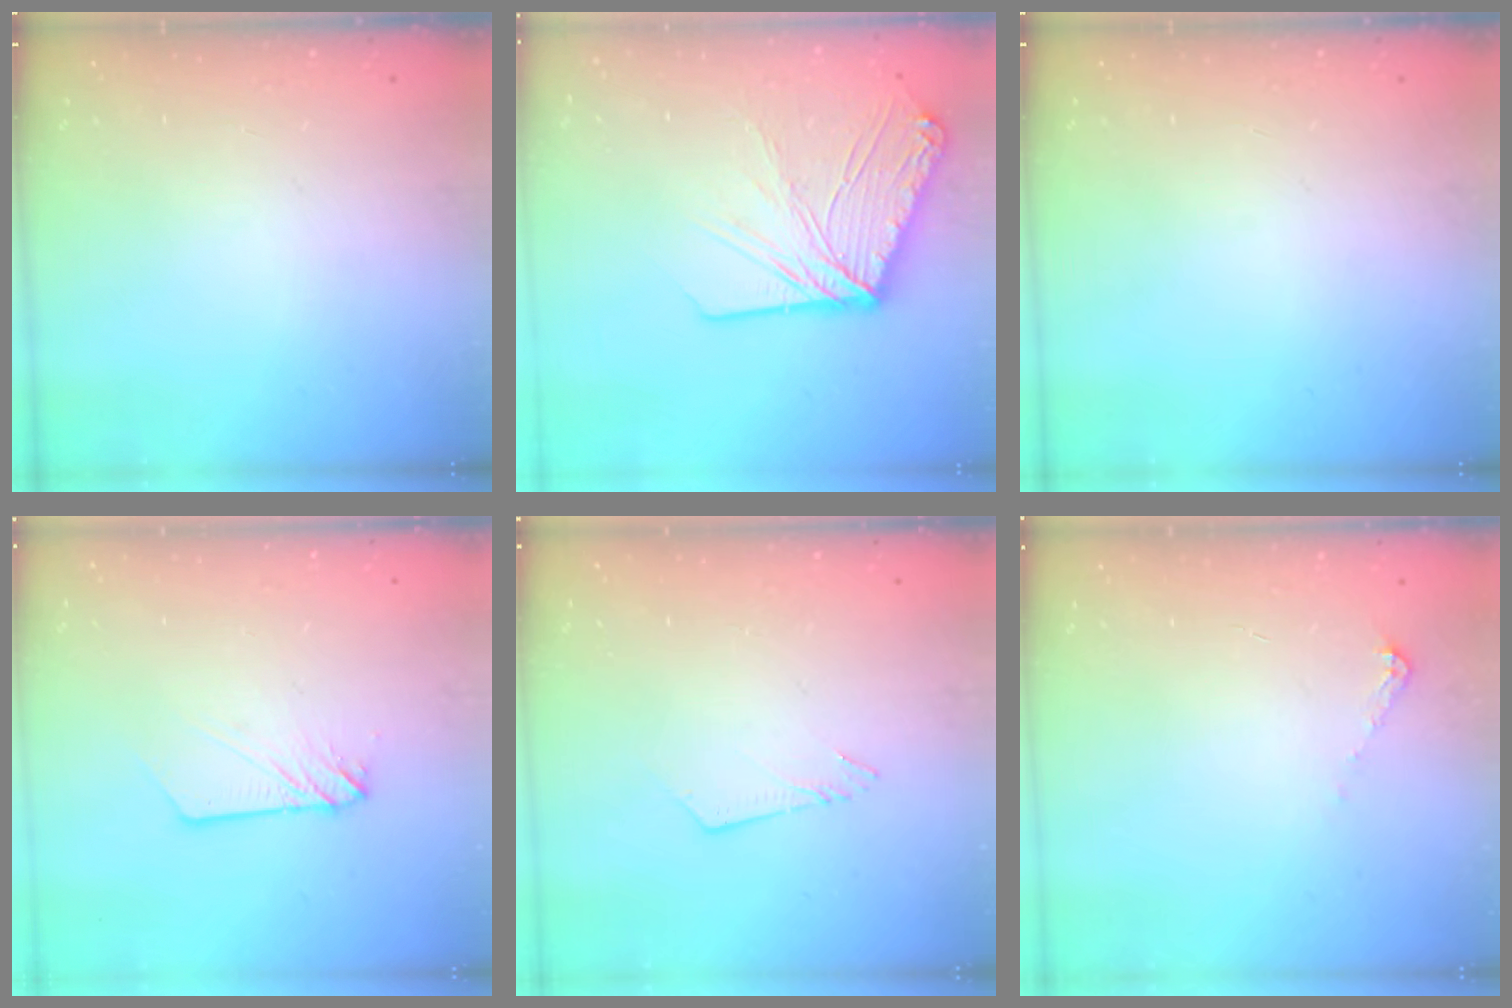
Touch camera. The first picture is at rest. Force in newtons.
{"total": 14.5, "press": 14.5, "slide": 1.3}
{"total": 0.0}
{"total": 3.0, "press": 3.0, "slide": 0.2}
{"total": 2.9, "press": 2.9, "slide": 0.2}
{"total": 5.8, "press": 5.8, "slide": 0.8}